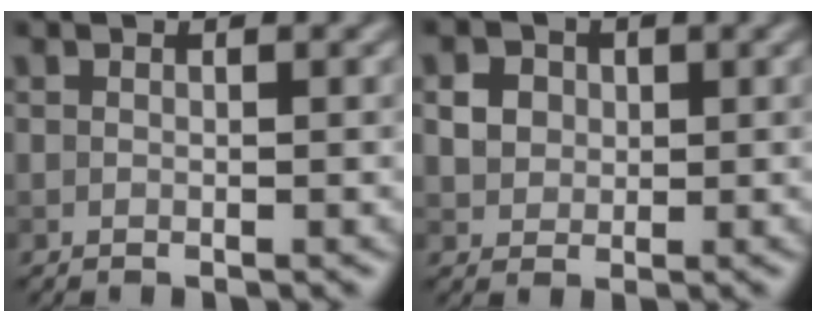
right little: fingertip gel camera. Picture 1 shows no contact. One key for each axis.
{"total": 3.1, "fx": 1.1, "fy": 2.6, "fz": 1.4, "tx": -0.035, "ty": 0.002, "tz": 0.027}